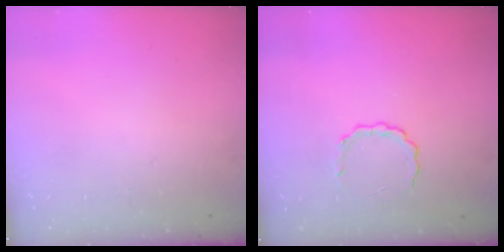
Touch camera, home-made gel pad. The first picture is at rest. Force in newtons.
{"total": 2.8, "press": 2.8, "slide": 0.4}